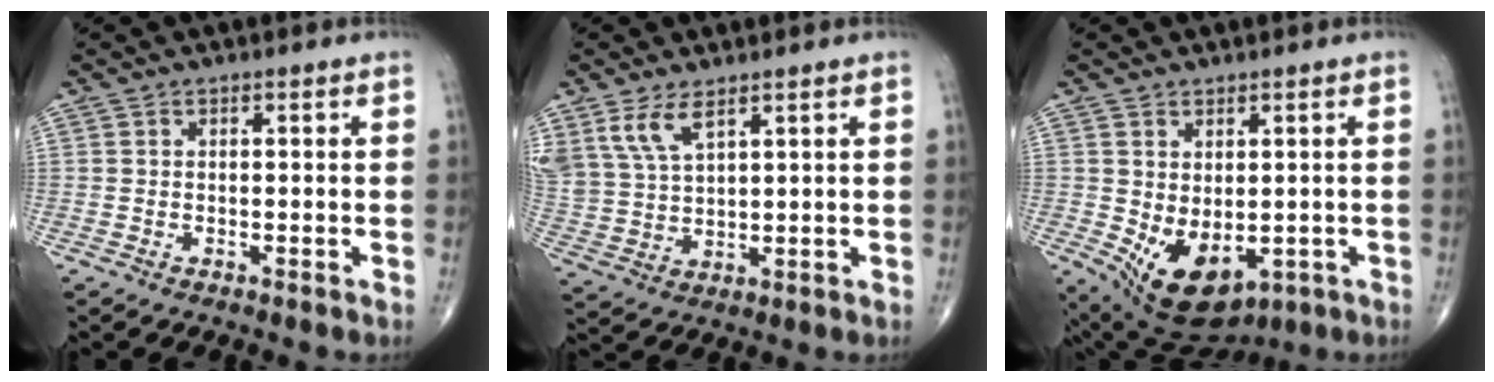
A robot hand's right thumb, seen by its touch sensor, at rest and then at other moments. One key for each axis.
{"total": 7.5, "fx": 4.7, "fy": 3.2, "fz": 4.9, "tx": -0.101, "ty": -0.014, "tz": 0.106}
{"total": 10.9, "fx": -2.3, "fy": 6.8, "fz": 8.3, "tx": -0.117, "ty": -0.004, "tz": -0.008}